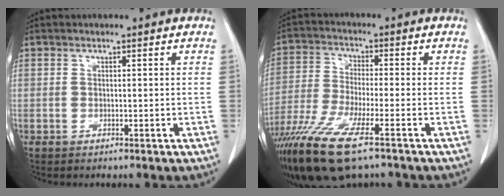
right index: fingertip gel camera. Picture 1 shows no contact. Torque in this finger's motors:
{"motor_torque": [1.94, -0.20, 1.05, 0.21]}